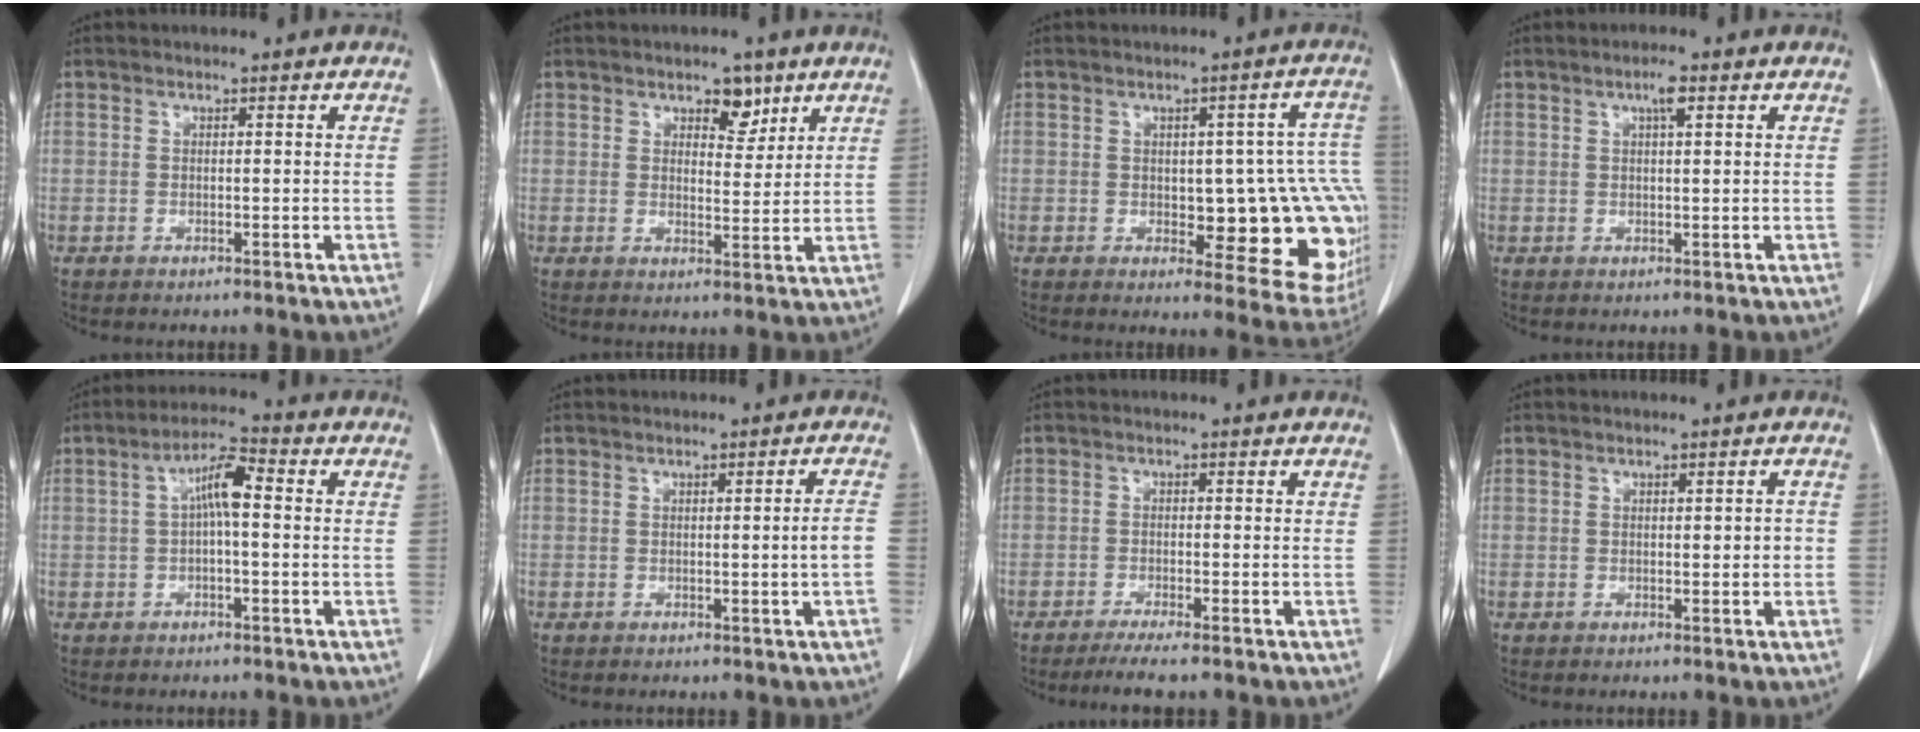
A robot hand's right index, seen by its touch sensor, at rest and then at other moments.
{"total": 4.2, "force": [2.8, 2.1, 2.4], "torque": [-0.030, -0.002, 0.041]}
{"total": 17.0, "force": [-1.9, 6.0, 15.8], "torque": [-0.120, 0.021, -0.005]}
{"total": 2.3, "force": [1.1, 0.3, 2.0], "torque": [-0.038, 0.002, 0.016]}
{"total": 5.6, "force": [0.5, 1.2, 5.4], "torque": [-0.102, 0.019, 0.005]}
{"total": 2.5, "force": [-0.5, -0.5, 2.4], "torque": [-0.034, -0.003, -0.007]}
{"total": 4.2, "force": [-3.4, -0.2, 2.4], "torque": [-0.039, -0.009, -0.056]}
{"total": 1.4, "force": [-0.1, 0.7, 1.3], "torque": [-0.014, 0.001, 0.000]}